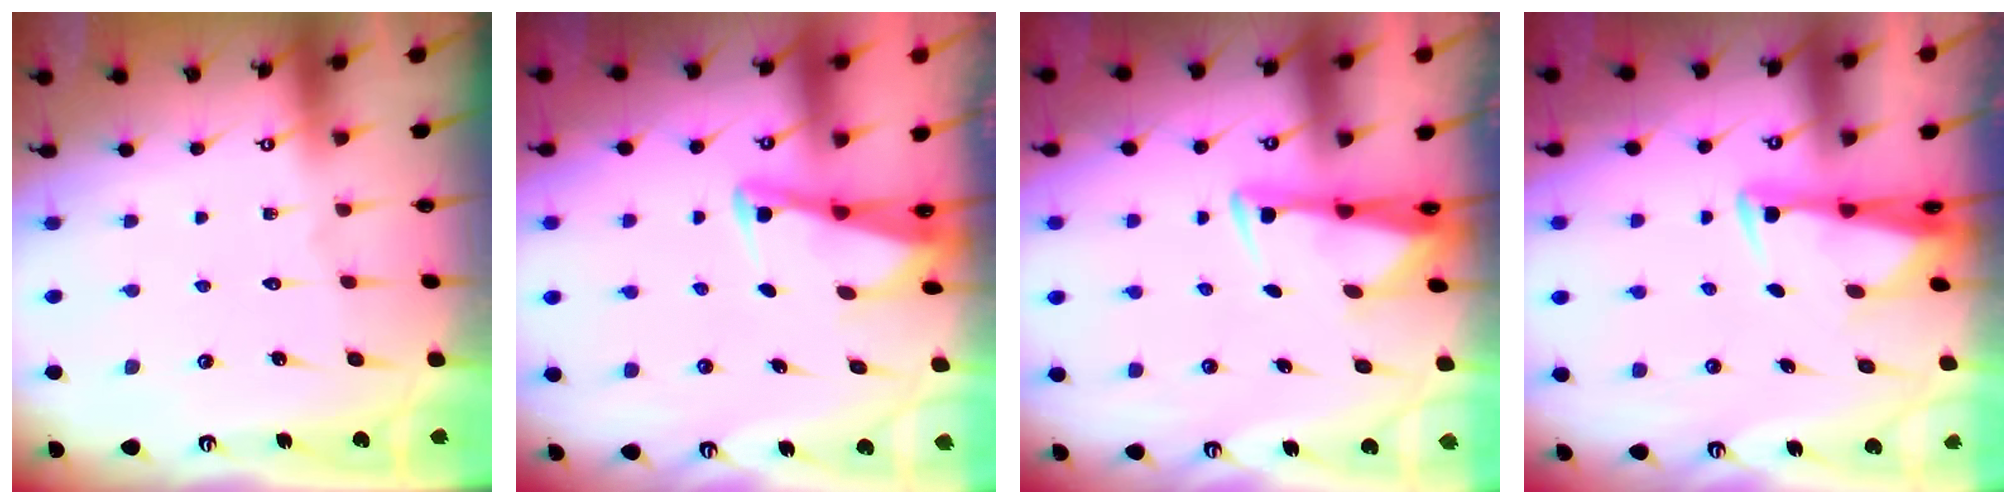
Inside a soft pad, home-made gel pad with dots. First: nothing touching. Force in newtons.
{"total": 2.6, "press": 2.6, "slide": 0.2}
{"total": 2.9, "press": 2.8, "slide": 0.9}
{"total": 2.9, "press": 2.8, "slide": 0.6}